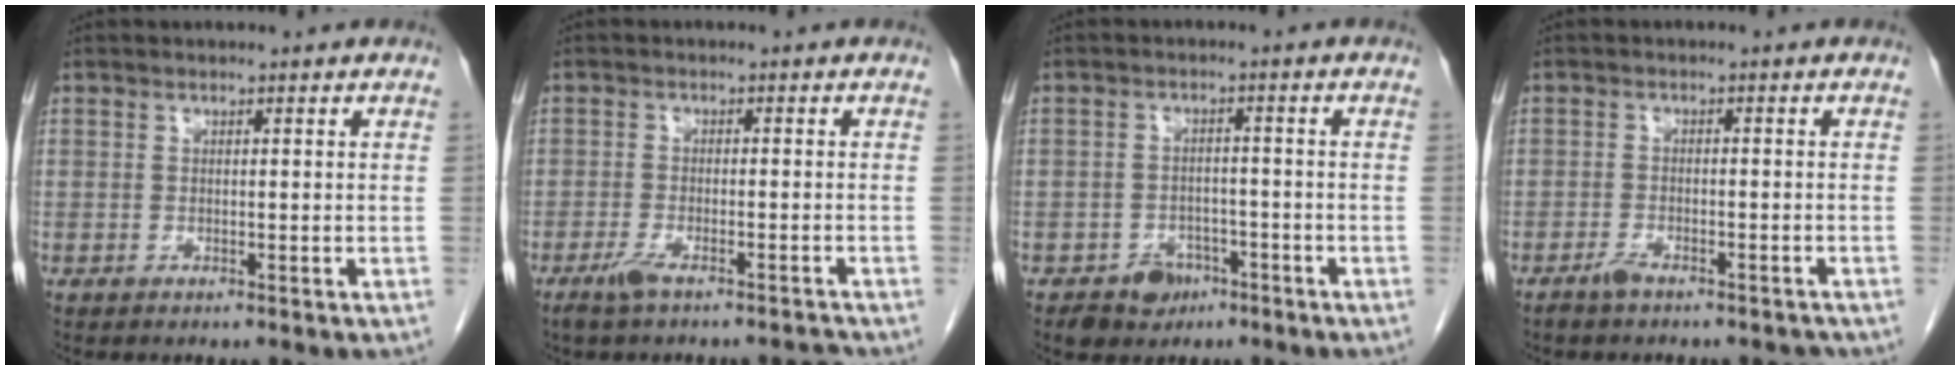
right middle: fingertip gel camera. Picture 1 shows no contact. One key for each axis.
{"total": 4.1, "fx": -3.5, "fy": 0.4, "fz": 2.2, "tx": -0.033, "ty": -0.005, "tz": -0.063}
{"total": 4.4, "fx": -2.7, "fy": 3.2, "fz": 1.2, "tx": -0.015, "ty": 0.008, "tz": -0.036}
{"total": 3.9, "fx": -3.5, "fy": 1.2, "fz": 1.4, "tx": -0.018, "ty": 0.002, "tz": -0.053}